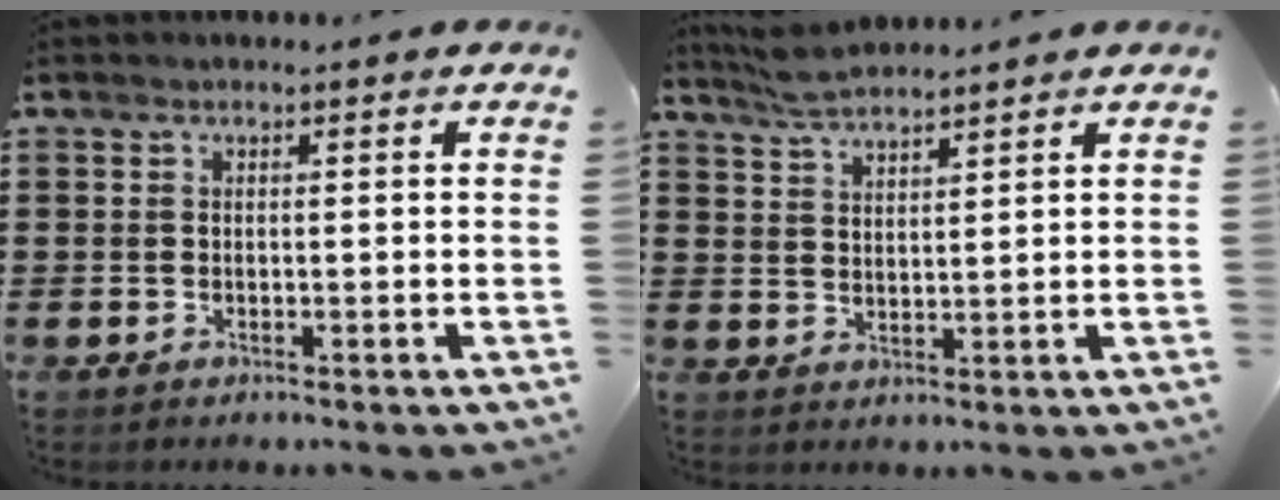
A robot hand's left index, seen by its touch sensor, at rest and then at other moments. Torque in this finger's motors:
{"motor_torque": [0.08, 0.03, 0.02, 0.00]}